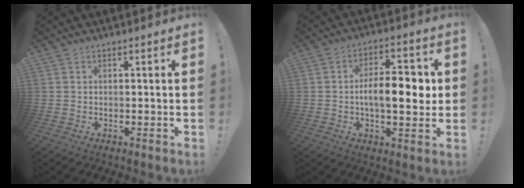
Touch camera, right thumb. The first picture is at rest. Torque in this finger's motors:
{"motor_torque": [1.73, 1.65, 1.22, -0.38, 0.11]}